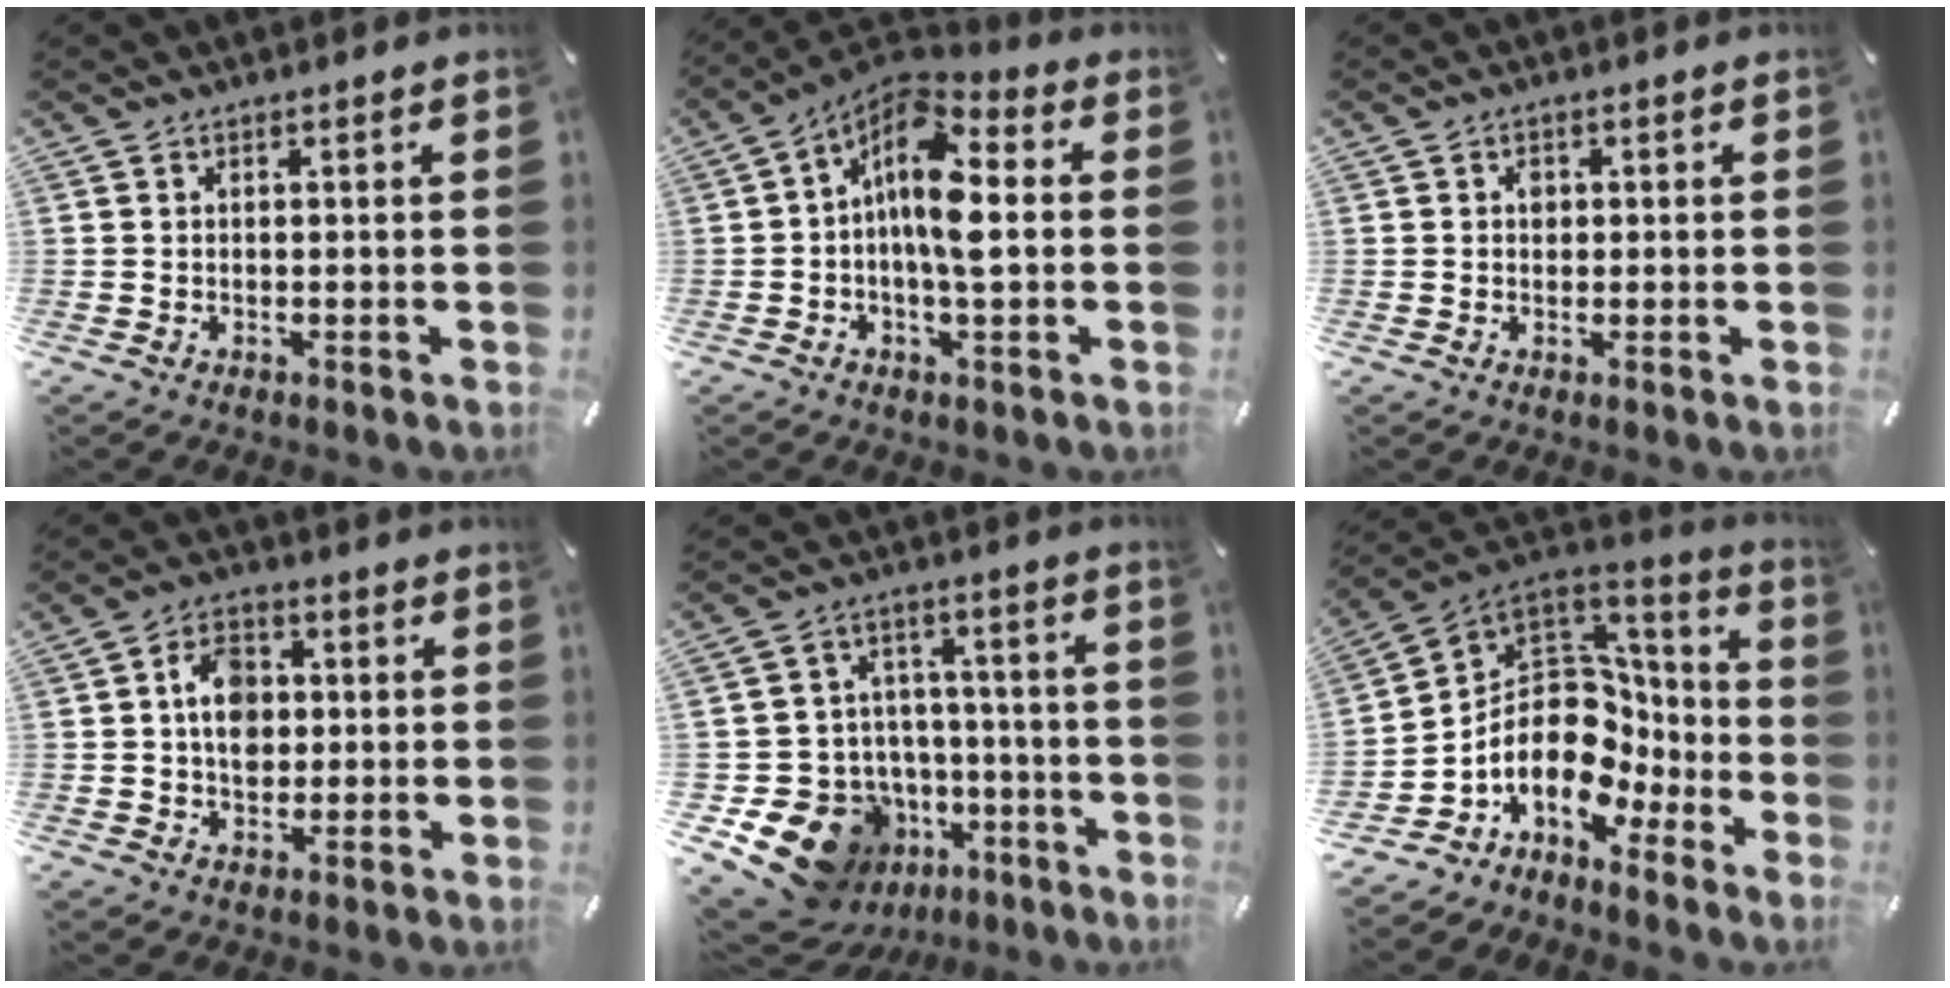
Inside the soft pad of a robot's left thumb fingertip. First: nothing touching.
{"total": 13.1, "force": [0.1, 6.0, 11.6], "torque": [-0.227, -0.013, 0.000]}
{"total": 1.8, "force": [0.1, 1.6, 0.9], "torque": [-0.010, 0.005, -0.002]}
{"total": 8.3, "force": [0.4, 6.4, 5.1], "torque": [-0.086, 0.007, 0.005]}
{"total": 16.8, "force": [-9.0, 13.0, 5.8], "torque": [-0.091, 0.049, -0.126]}
{"total": 16.2, "force": [-0.8, 12.1, 10.6], "torque": [-0.210, -0.044, -0.010]}